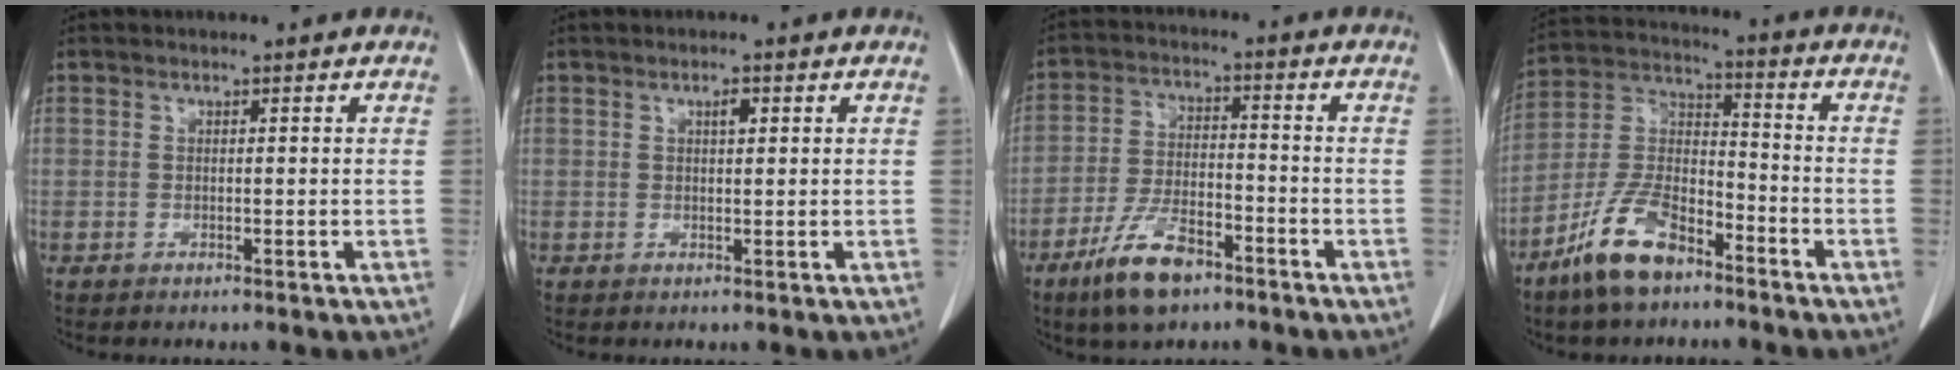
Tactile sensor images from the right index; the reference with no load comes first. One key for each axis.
{"total": 1.3, "fx": 0.6, "fy": 0.4, "fz": 1.1, "tx": -0.019, "ty": 0.000, "tz": 0.009}
{"total": 9.6, "fx": -6.4, "fy": 3.2, "fz": 6.4, "tx": -0.133, "ty": -0.009, "tz": -0.118}
{"total": 11.8, "fx": -8.1, "fy": 4.3, "fz": 7.4, "tx": -0.164, "ty": -0.003, "tz": -0.161}